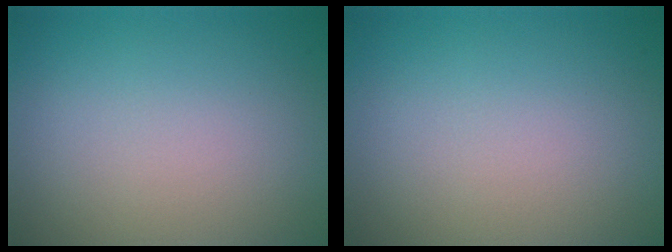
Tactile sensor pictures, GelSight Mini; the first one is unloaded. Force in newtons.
{"total": 0.0}